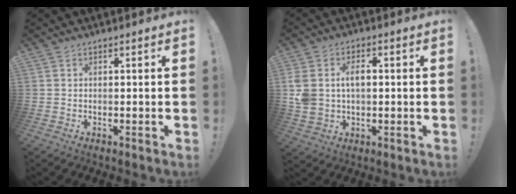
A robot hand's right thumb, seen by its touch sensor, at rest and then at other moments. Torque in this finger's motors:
{"motor_torque": [0.22, 0.17, 0.16, 0.58, 0.07]}